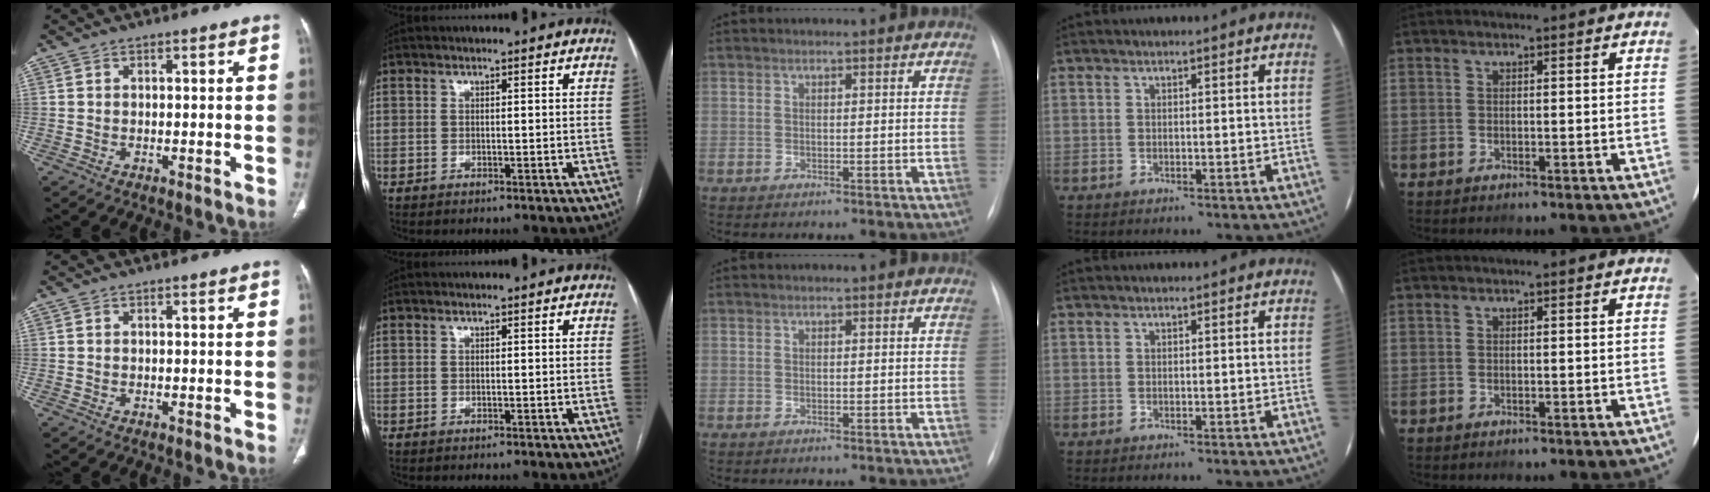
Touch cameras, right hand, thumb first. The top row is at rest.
{}